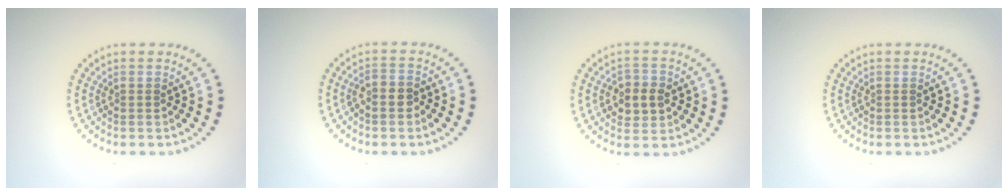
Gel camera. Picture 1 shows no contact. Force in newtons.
{"total": 1.5, "press": 1.3, "slide": 0.8}
{"total": 3.0, "press": 3.0, "slide": 0.5}
{"total": 0.0}